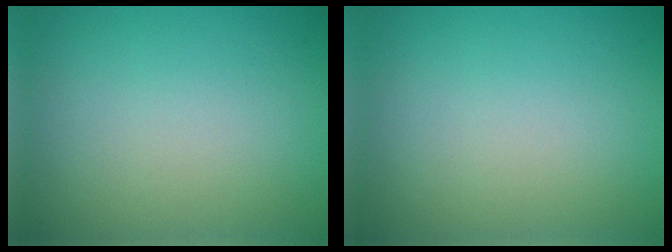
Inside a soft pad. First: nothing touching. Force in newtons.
{"total": 0.0}